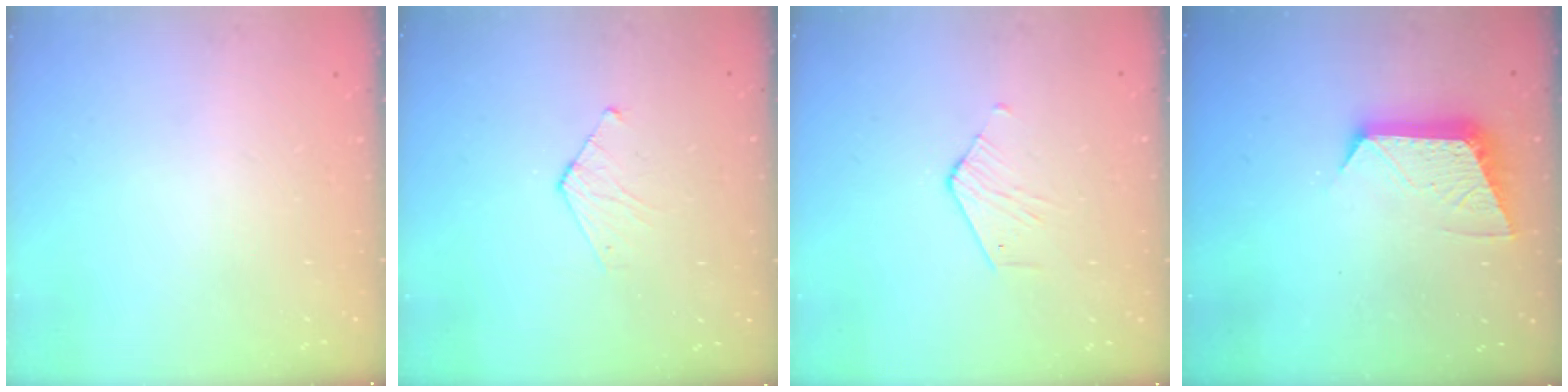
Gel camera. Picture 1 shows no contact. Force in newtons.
{"total": 3.8, "press": 3.8, "slide": 0.3}
{"total": 2.7, "press": 2.7, "slide": 0.3}
{"total": 10.2, "press": 10.1, "slide": 0.5}